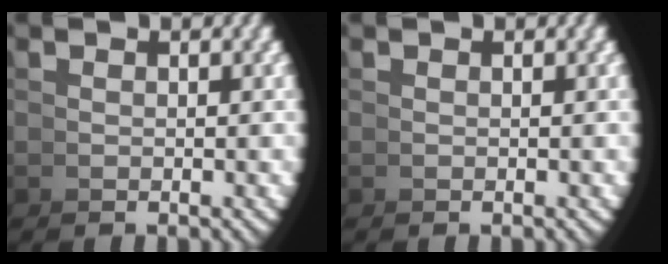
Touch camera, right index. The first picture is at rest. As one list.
[{"total": 0.0}]